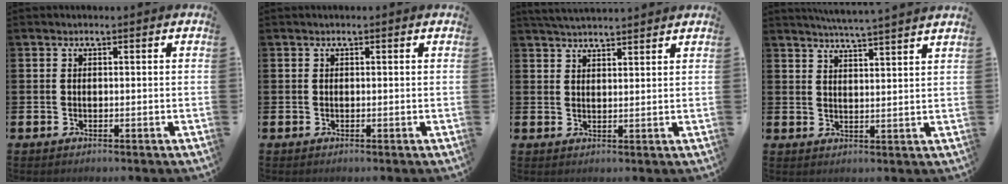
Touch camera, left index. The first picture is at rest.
{"total": 0.0}
{"total": 3.6, "force": [3.5, 0.2, 0.5], "torque": [-0.013, -0.014, 0.064]}
{"total": 4.9, "force": [4.7, -1.1, 0.7], "torque": [-0.021, -0.029, 0.083]}